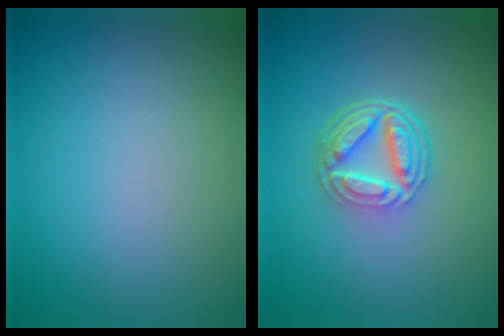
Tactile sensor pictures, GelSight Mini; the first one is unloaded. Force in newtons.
{"total": 4.8, "press": 3.5, "slide": 3.3}